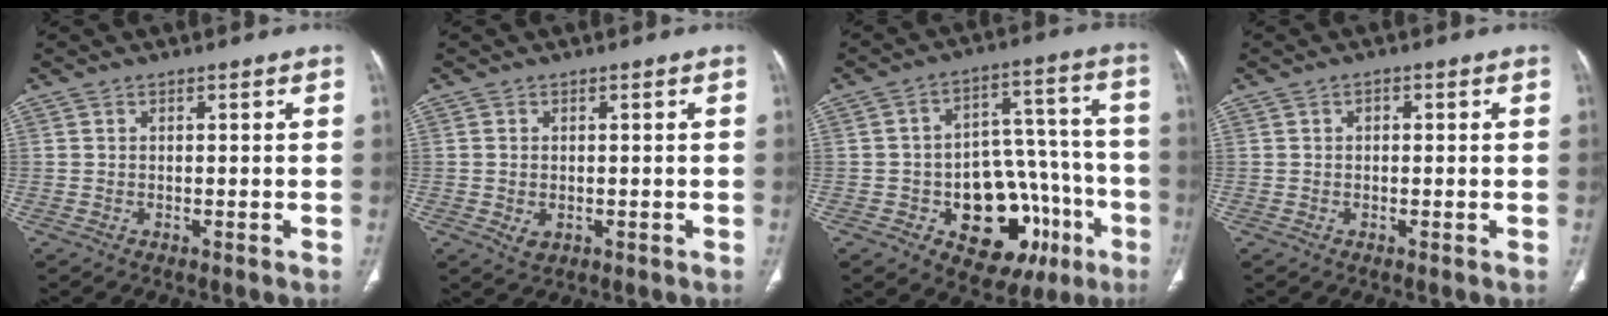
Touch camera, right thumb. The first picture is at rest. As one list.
[{"total": 2.6, "force": [-0.4, 1.9, 1.7], "torque": [-0.029, -0.001, 0.001]}, {"total": 21.1, "force": [-8.2, 13.0, 14.6], "torque": [-0.152, 0.063, -0.099]}, {"total": 1.1, "force": [0.3, 0.7, 0.8], "torque": [-0.009, 0.004, 0.003]}]